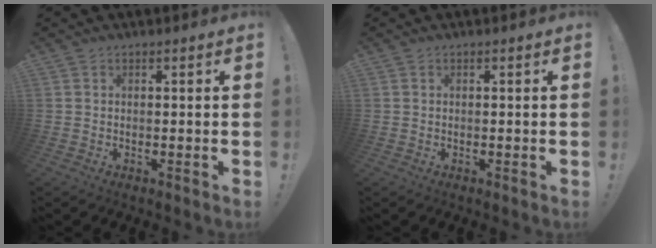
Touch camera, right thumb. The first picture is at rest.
{"total": 0.0}